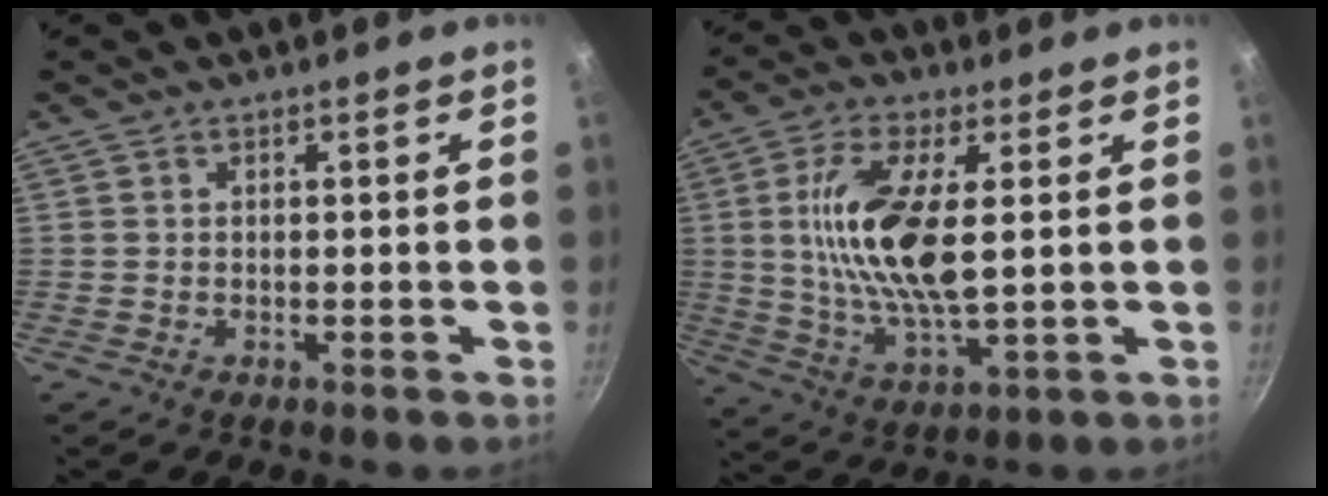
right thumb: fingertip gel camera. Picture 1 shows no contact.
{"total": 15.4, "force": [2.1, 5.7, 14.2], "torque": [-0.279, -0.008, 0.040]}